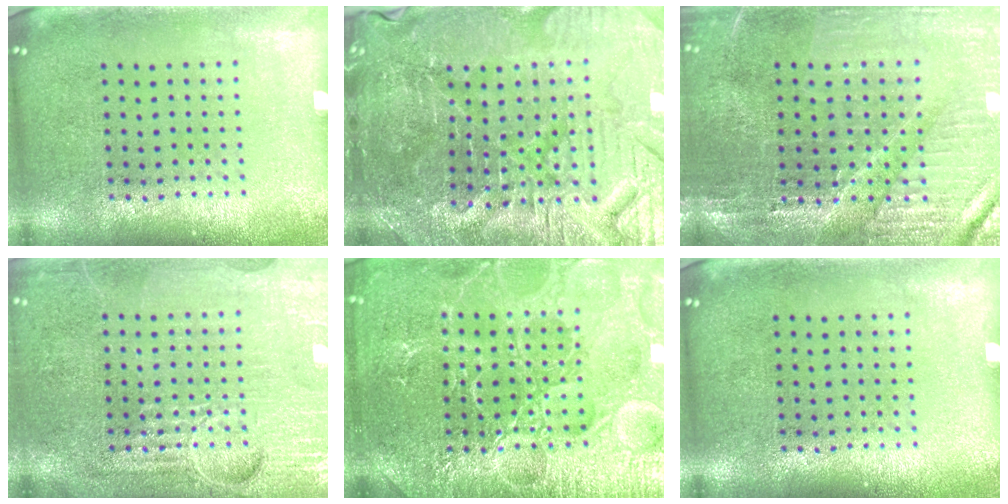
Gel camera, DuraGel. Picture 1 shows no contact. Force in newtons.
{"total": 4.5, "press": 4.4, "slide": 1.0}
{"total": 3.1, "press": 3.0, "slide": 0.5}
{"total": 6.5, "press": 6.5, "slide": 0.8}
{"total": 7.5, "press": 7.5, "slide": 1.0}
{"total": 0.0}